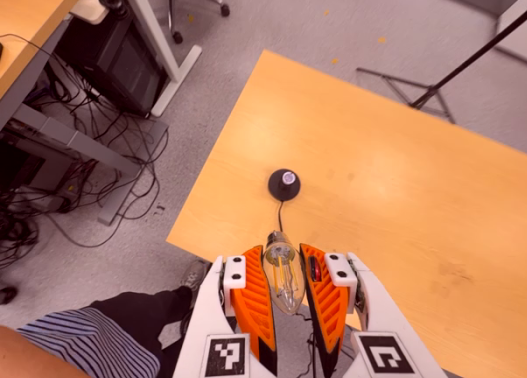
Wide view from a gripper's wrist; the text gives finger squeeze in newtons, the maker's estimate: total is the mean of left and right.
{"total": 22.4, "left": 24.9, "right": 19.8}